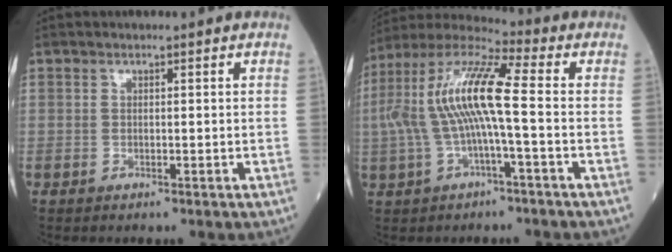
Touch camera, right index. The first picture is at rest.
{"total": 12.6, "force": [-0.4, 1.5, 12.6], "torque": [-0.266, 0.028, -0.012]}